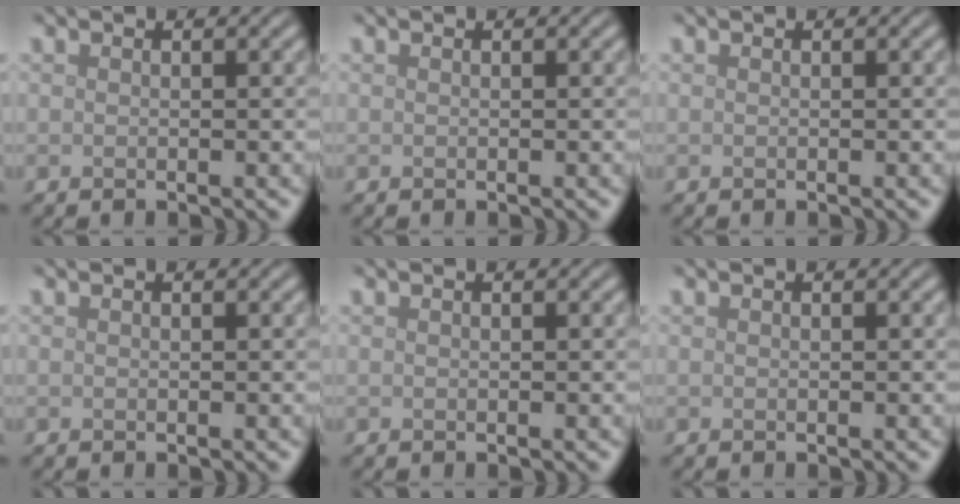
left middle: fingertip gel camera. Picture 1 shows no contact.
{"total": 0.0}
{"total": 0.0}
{"total": 0.0}
{"total": 0.0}
{"total": 0.0}